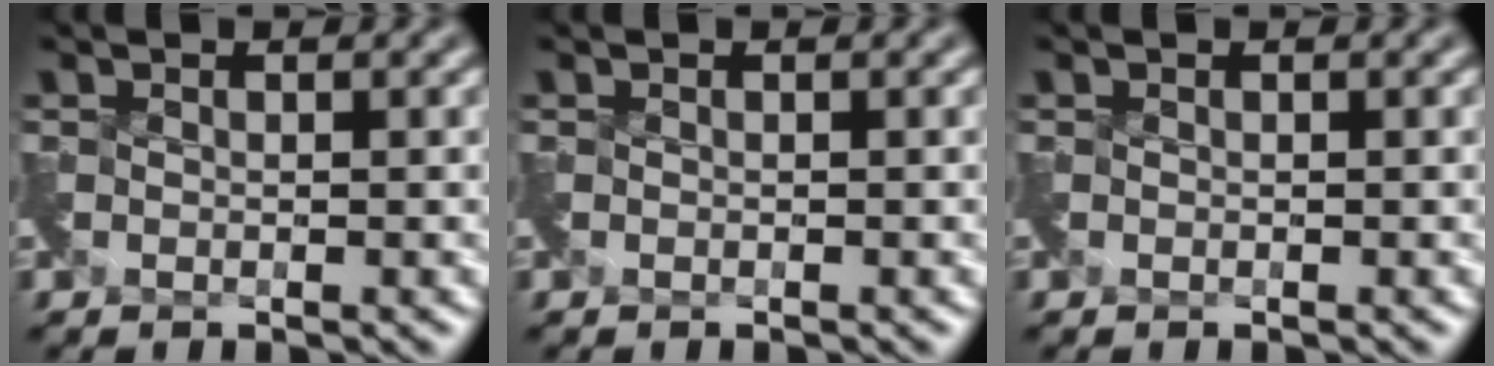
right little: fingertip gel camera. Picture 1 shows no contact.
{"total": 0.0}
{"total": 0.0}